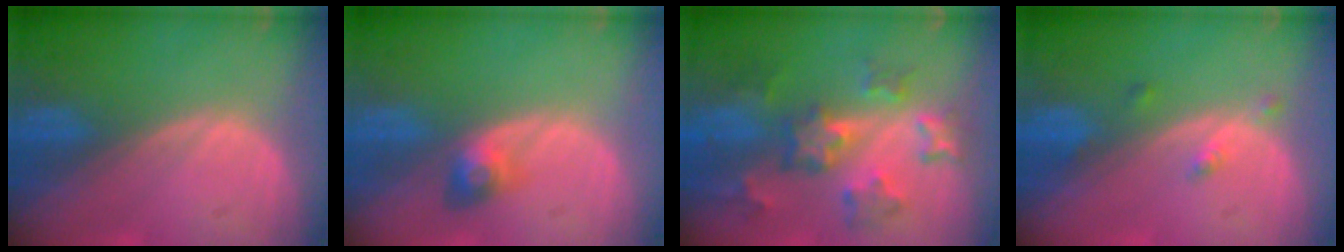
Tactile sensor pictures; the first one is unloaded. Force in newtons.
{"total": 3.1, "press": 2.8, "slide": 1.4}
{"total": 8.8, "press": 7.9, "slide": 3.8}
{"total": 2.2, "press": 1.8, "slide": 1.3}